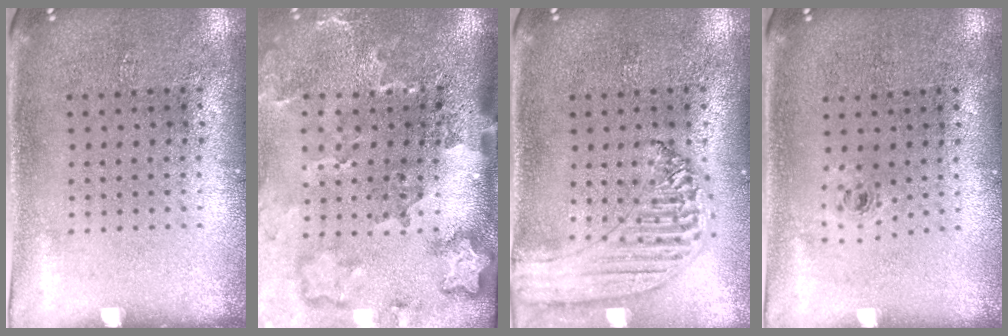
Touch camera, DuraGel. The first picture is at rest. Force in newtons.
{"total": 3.5, "press": 2.4, "slide": 2.6}
{"total": 1.3, "press": 1.2, "slide": 0.2}
{"total": 0.6, "press": 0.3, "slide": 0.5}